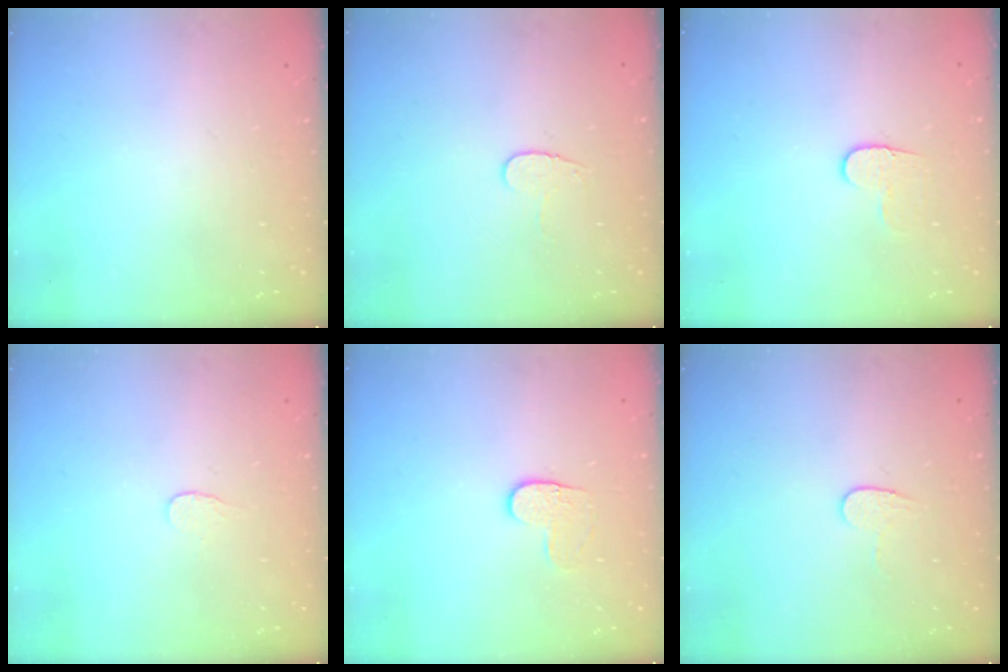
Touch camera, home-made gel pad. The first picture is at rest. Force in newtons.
{"total": 4.4, "press": 4.4, "slide": 0.5}
{"total": 6.2, "press": 6.1, "slide": 0.6}
{"total": 3.3, "press": 3.3, "slide": 0.4}
{"total": 4.0, "press": 4.0, "slide": 0.4}
{"total": 5.8, "press": 5.8, "slide": 0.3}